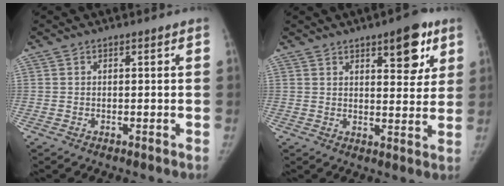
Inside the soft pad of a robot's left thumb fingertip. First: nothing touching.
{"total": 9.6, "force": [5.1, 3.9, 7.1], "torque": [-0.064, -0.023, 0.067]}